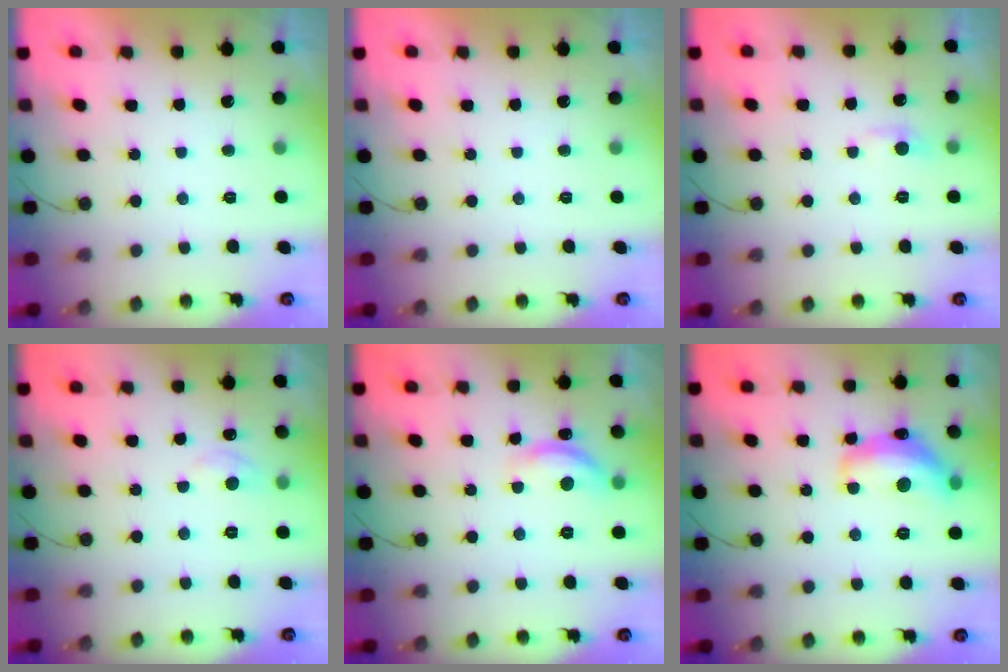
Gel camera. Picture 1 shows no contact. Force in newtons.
{"total": 0.0}
{"total": 4.3, "press": 4.2, "slide": 0.6}
{"total": 4.6, "press": 4.6, "slide": 0.5}
{"total": 12.1, "press": 12.1, "slide": 0.7}
{"total": 14.9, "press": 14.8, "slide": 0.9}